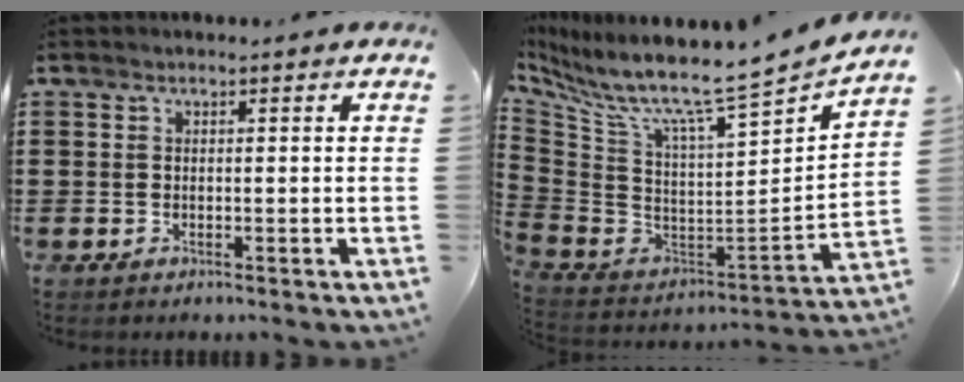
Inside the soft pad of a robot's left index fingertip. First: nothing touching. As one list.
[{"total": 7.4, "force": [6.1, -0.4, 4.2], "torque": [-0.101, -0.075, 0.089]}]